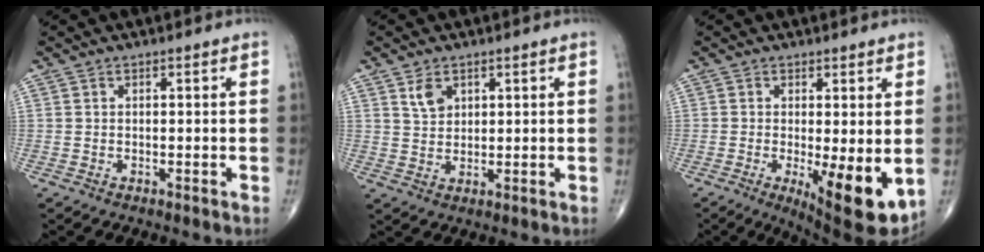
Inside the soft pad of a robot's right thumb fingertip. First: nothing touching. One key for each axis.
{"total": 3.8, "fx": 2.0, "fy": 2.5, "fz": 2.0, "tx": -0.024, "ty": -0.012, "tz": 0.042}
{"total": 10.8, "fx": -2.0, "fy": 3.2, "fz": 10.1, "tx": -0.143, "ty": -0.027, "tz": -0.021}